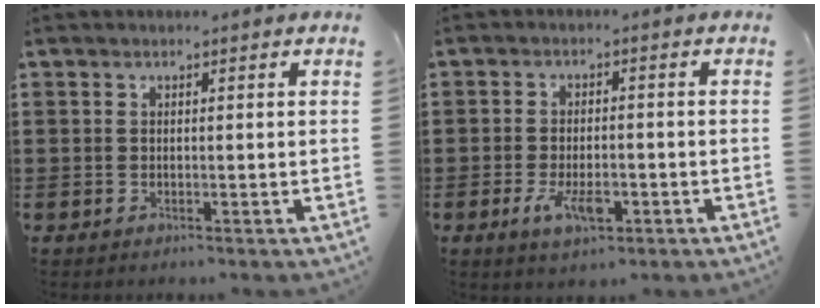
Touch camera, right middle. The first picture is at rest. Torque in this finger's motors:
{"motor_torque": [0.02, 0.15, 0.43, 0.11]}